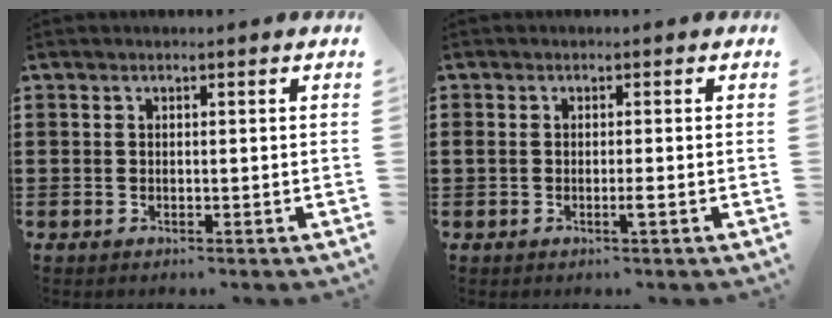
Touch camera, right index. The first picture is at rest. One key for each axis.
{"total": 1.5, "fx": -0.7, "fy": 0.0, "fz": 1.4, "tx": -0.026, "ty": -0.001, "tz": -0.013}